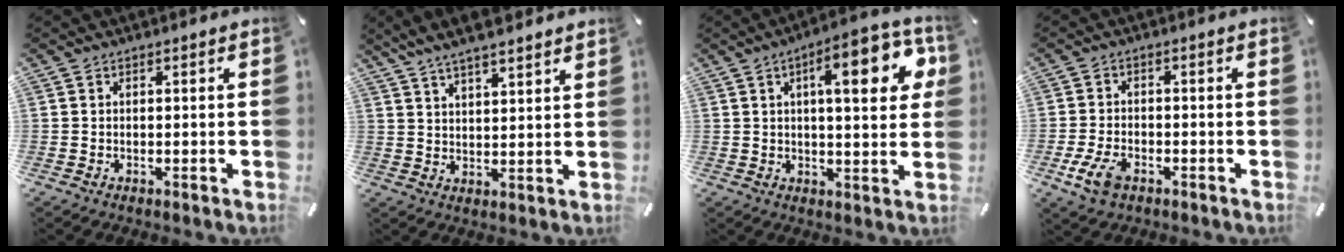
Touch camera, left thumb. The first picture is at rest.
{"total": 6.7, "force": [6.1, 1.3, 2.7], "torque": [-0.067, -0.023, 0.113]}
{"total": 14.9, "force": [5.4, 5.1, 13.0], "torque": [-0.175, -0.015, 0.077]}
{"total": 6.1, "force": [-3.1, 3.5, 4.0], "torque": [-0.102, 0.003, -0.060]}